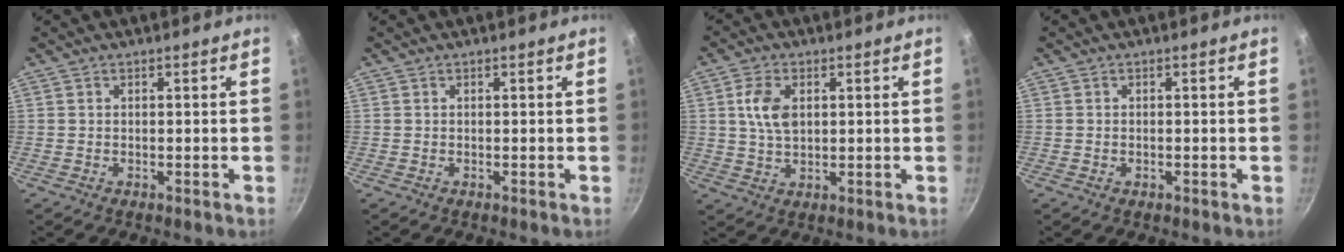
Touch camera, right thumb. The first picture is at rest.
{"total": 0.0}
{"total": 6.5, "force": [1.5, 4.0, 4.9], "torque": [-0.087, -0.002, 0.029]}
{"total": 0.6, "force": [-0.2, 0.3, 0.4], "torque": [-0.006, 0.002, -0.004]}